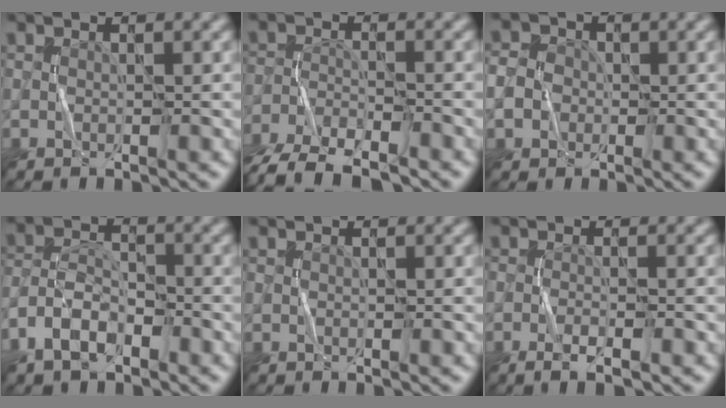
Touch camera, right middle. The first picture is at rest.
{"total": 6.5, "force": [-5.5, 1.9, 2.9], "torque": [-0.049, -0.019, -0.103]}
{"total": 3.7, "force": [-0.7, 3.4, 1.4], "torque": [-0.012, 0.009, -0.028]}
{"total": 4.8, "force": [-3.0, 2.6, 2.7], "torque": [-0.050, 0.003, -0.064]}
{"total": 0.0}
{"total": 2.3, "force": [-1.3, 0.5, 1.9], "torque": [-0.031, 0.003, -0.025]}